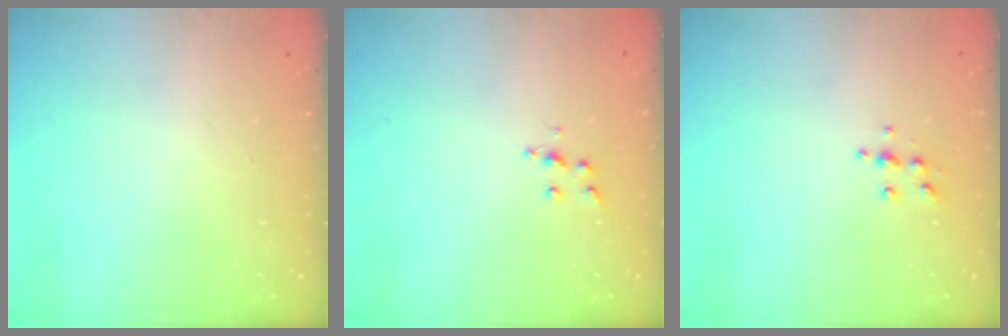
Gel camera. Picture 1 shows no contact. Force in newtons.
{"total": 5.9, "press": 5.9, "slide": 0.3}
{"total": 4.9, "press": 4.9, "slide": 0.5}